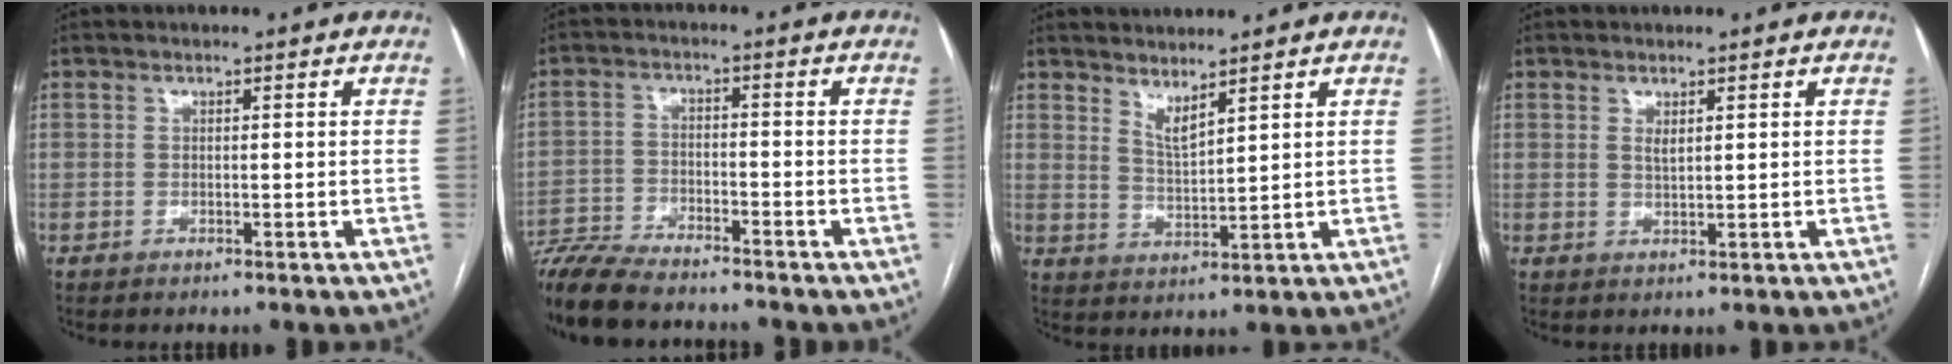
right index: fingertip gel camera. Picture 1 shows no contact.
{"total": 11.3, "force": [-10.1, 1.8, 4.8], "torque": [-0.086, -0.014, -0.171]}
{"total": 3.4, "force": [2.8, 0.2, 1.9], "torque": [-0.038, -0.016, 0.061]}
{"total": 1.3, "force": [0.7, 0.3, 1.1], "torque": [-0.021, -0.004, 0.015]}